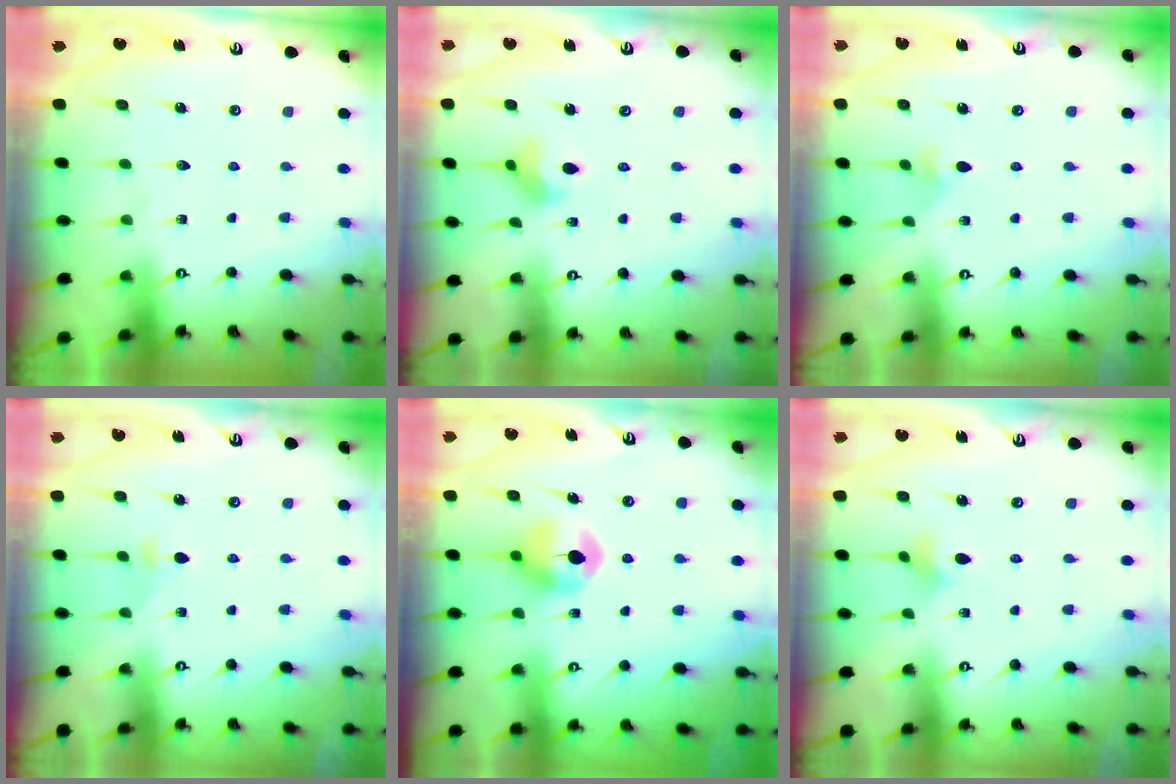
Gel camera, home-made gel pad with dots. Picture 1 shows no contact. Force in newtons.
{"total": 6.3, "press": 6.2, "slide": 1.4}
{"total": 2.8, "press": 2.7, "slide": 0.7}
{"total": 2.8, "press": 2.7, "slide": 0.8}
{"total": 8.2, "press": 8.1, "slide": 0.4}
{"total": 3.3, "press": 3.3, "slide": 0.7}